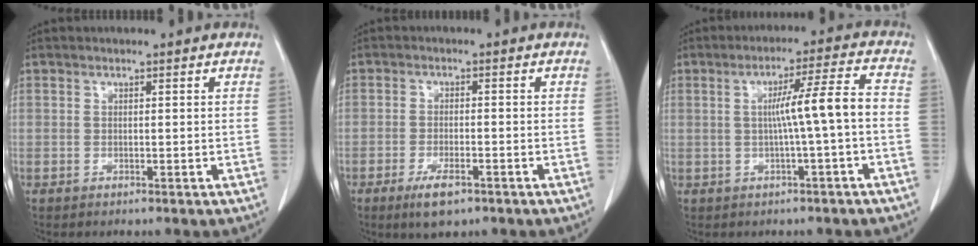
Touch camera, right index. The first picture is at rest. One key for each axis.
{"total": 4.9, "fx": -2.9, "fy": 1.4, "fz": 3.6, "tx": -0.071, "ty": -0.007, "tz": -0.043}
{"total": 6.9, "fx": -0.8, "fy": -0.9, "fz": 6.8, "tx": -0.108, "ty": 0.015, "tz": -0.010}